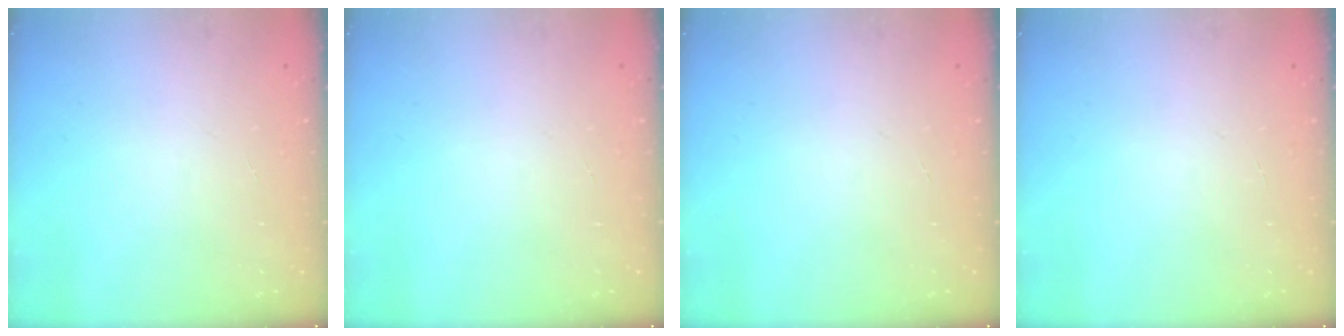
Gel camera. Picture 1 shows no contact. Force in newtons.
{"total": 0.0}
{"total": 0.0}
{"total": 0.0}